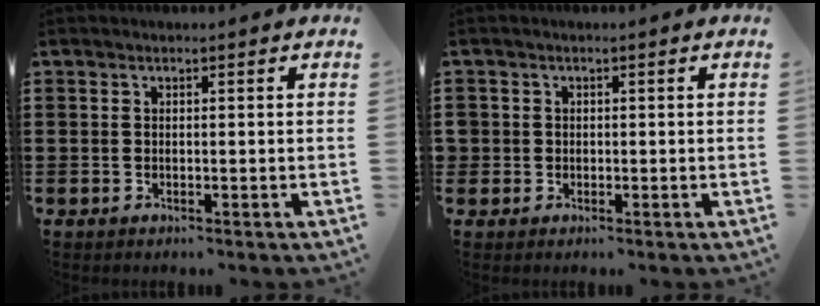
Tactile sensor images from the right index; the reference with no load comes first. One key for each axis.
{"total": 1.2, "fx": 0.0, "fy": 1.2, "fz": 0.2, "tx": -0.007, "ty": 0.005, "tz": -0.002}